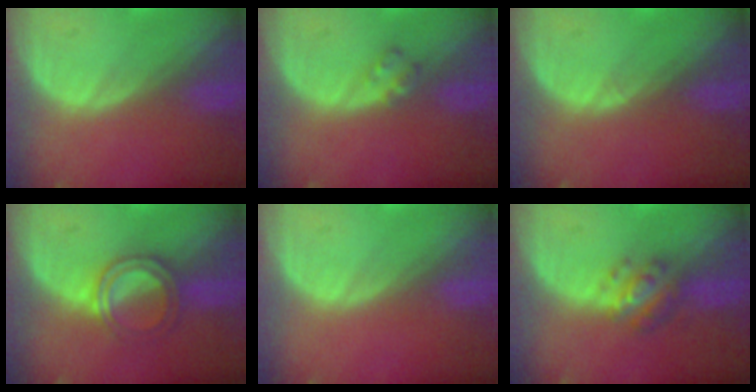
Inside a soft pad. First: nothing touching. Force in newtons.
{"total": 1.7, "press": 1.7, "slide": 0.3}
{"total": 0.5, "press": 0.4, "slide": 0.4}
{"total": 4.8, "press": 4.8, "slide": 0.6}
{"total": 0.0}
{"total": 4.9, "press": 4.5, "slide": 1.9}